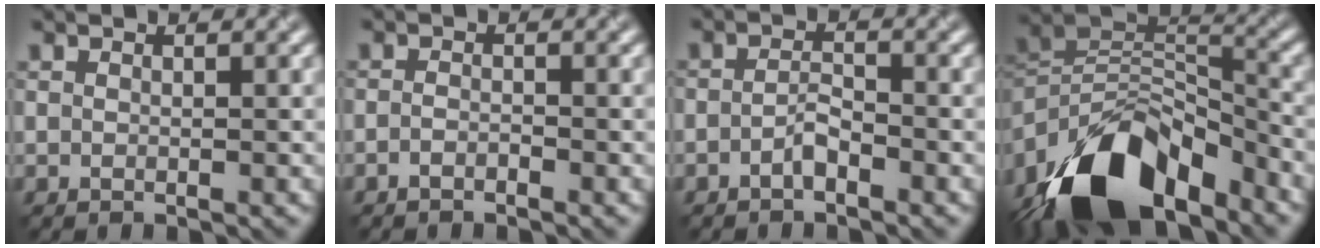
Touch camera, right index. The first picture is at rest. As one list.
[{"total": 0.7, "force": [-0.6, 0.1, 0.3], "torque": [-0.007, 0.001, -0.012]}, {"total": 1.3, "force": [-1.0, 0.4, 0.7], "torque": [-0.017, 0.006, -0.021]}, {"total": 14.0, "force": [-9.6, 6.3, 8.0], "torque": [-0.150, 0.011, -0.172]}]